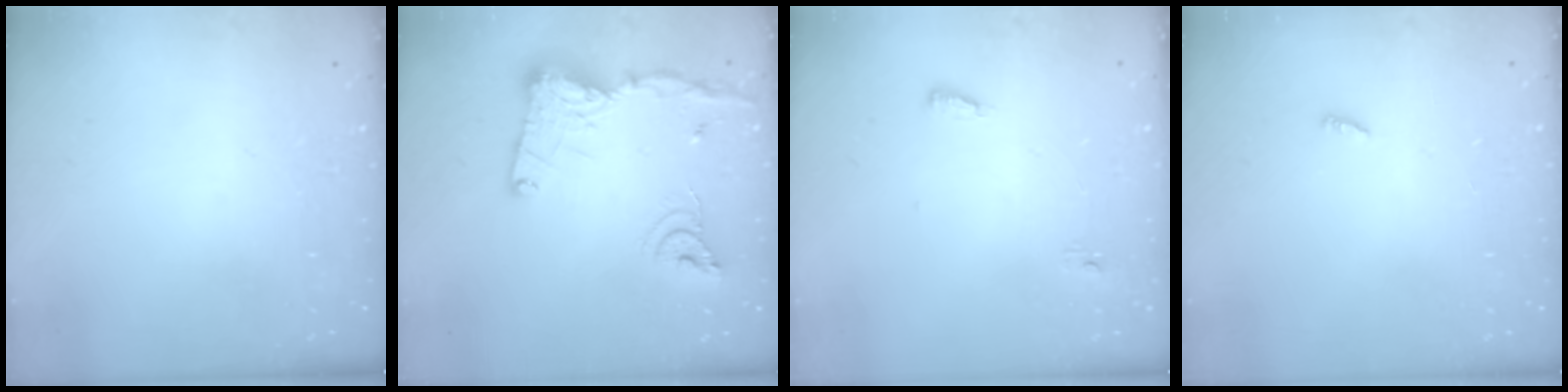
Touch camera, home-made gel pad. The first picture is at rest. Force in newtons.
{"total": 17.9, "press": 17.8, "slide": 1.6}
{"total": 3.7, "press": 3.5, "slide": 1.2}
{"total": 2.3, "press": 2.3, "slide": 0.2}